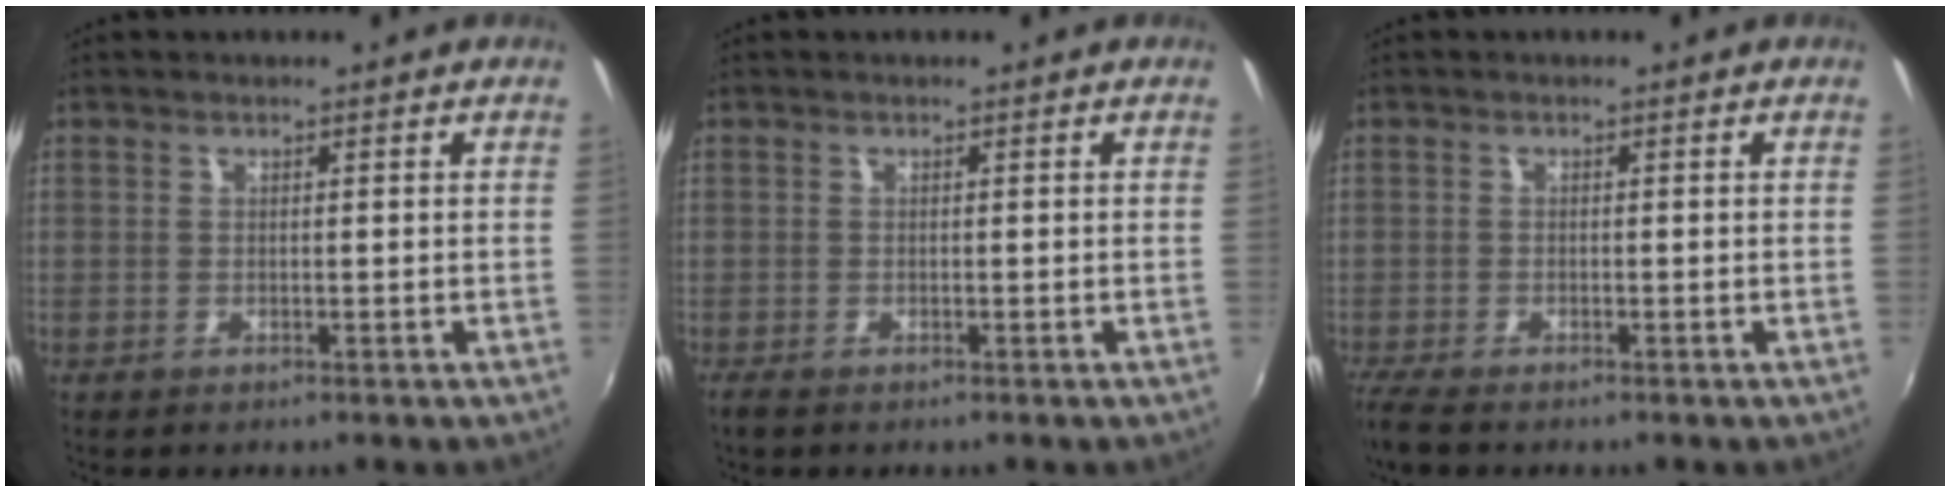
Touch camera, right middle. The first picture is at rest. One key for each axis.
{"total": 1.1, "fx": -0.9, "fy": 0.4, "fz": 0.6, "tx": -0.014, "ty": -0.005, "tz": -0.017}
{"total": 3.5, "fx": -2.9, "fy": 0.5, "fz": 1.9, "tx": -0.049, "ty": -0.016, "tz": -0.058}